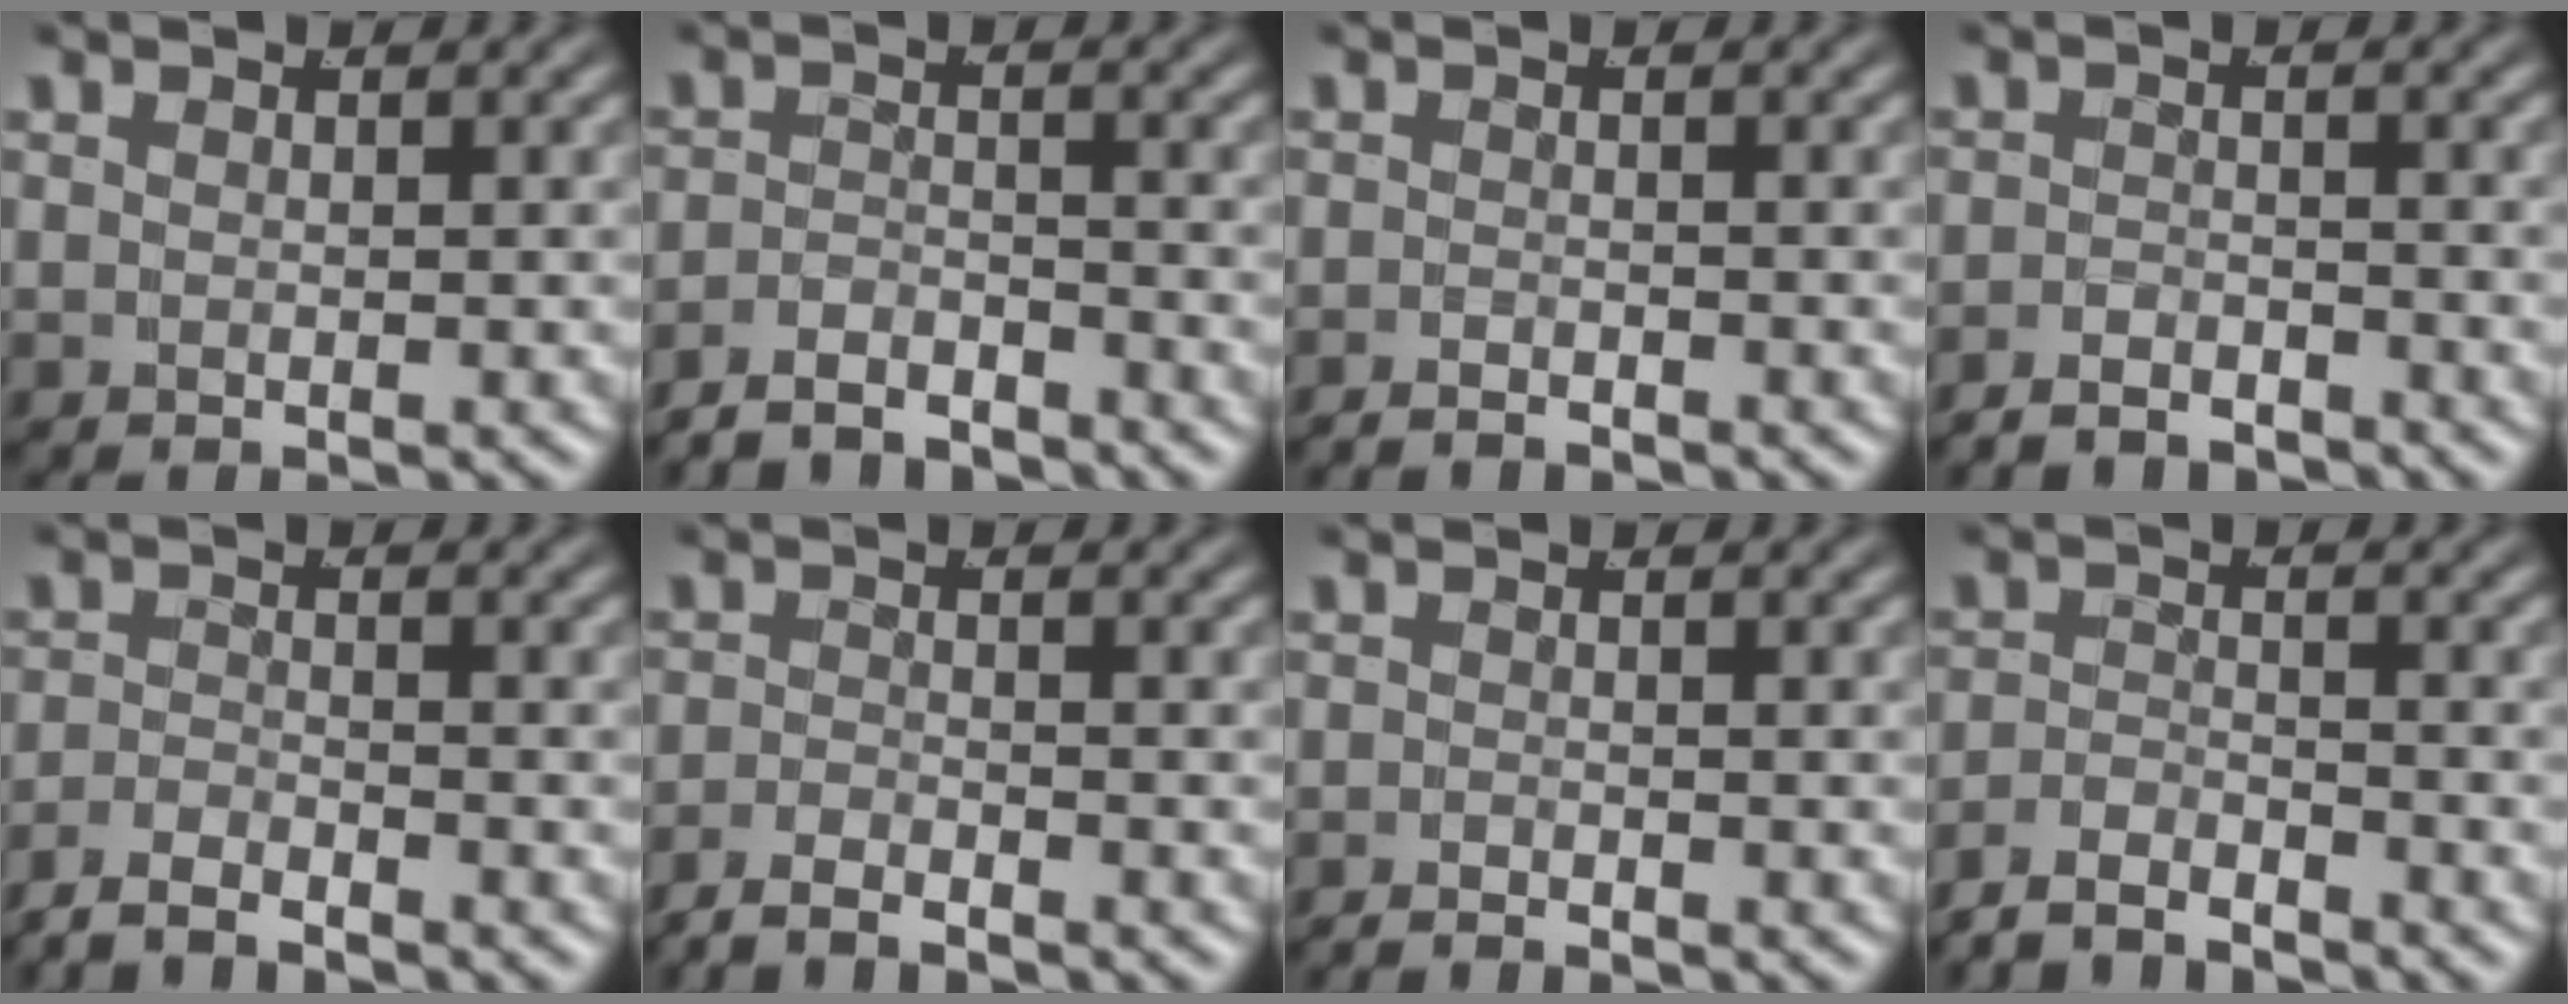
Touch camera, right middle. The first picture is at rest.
{"total": 4.8, "force": [-4.5, 1.3, 0.9], "torque": [-0.015, -0.012, -0.074]}
{"total": 1.7, "force": [-1.7, 0.0, 0.1], "torque": [-0.009, -0.012, -0.026]}
{"total": 3.7, "force": [-3.6, 0.8, 0.5], "torque": [-0.007, -0.013, -0.057]}
{"total": 3.4, "force": [-3.1, 0.8, 1.0], "torque": [-0.026, -0.009, -0.050]}
{"total": 3.0, "force": [-2.9, 0.4, 0.8], "torque": [-0.021, -0.010, -0.046]}
{"total": 1.4, "force": [-1.4, -0.1, 0.0], "torque": [-0.007, -0.009, -0.022]}
{"total": 4.2, "force": [-3.9, 1.3, 1.0], "torque": [-0.024, -0.010, -0.064]}